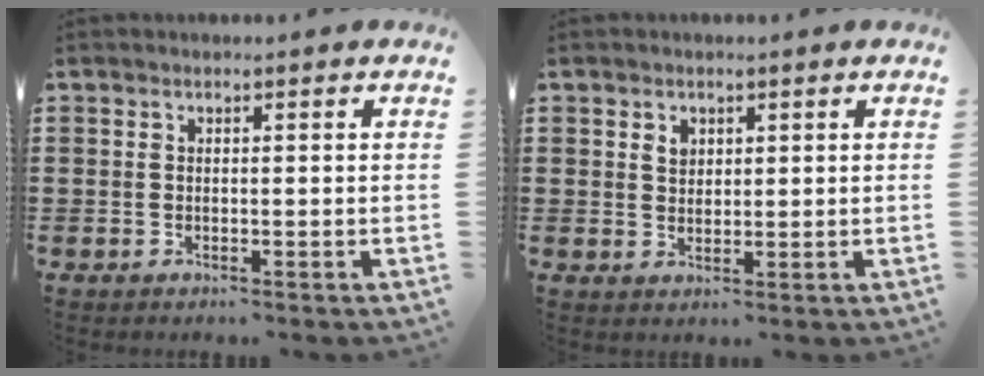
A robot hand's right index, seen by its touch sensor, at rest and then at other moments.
{"total": 1.9, "force": [1.0, 1.4, 0.8], "torque": [-0.020, 0.006, 0.018]}